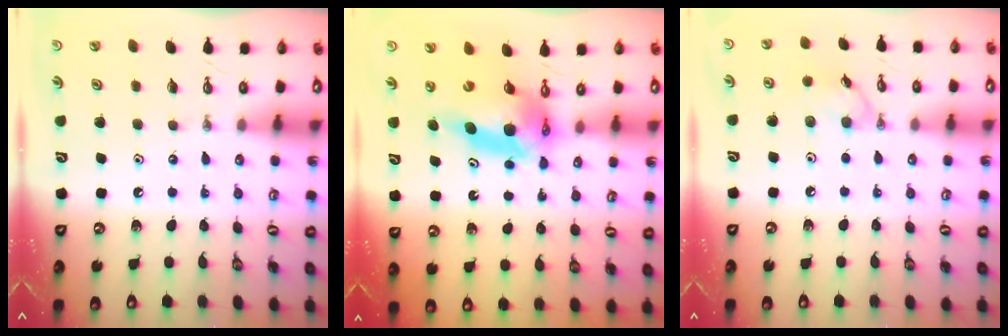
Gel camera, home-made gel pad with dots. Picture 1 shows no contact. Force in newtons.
{"total": 11.0, "press": 11.0, "slide": 1.0}
{"total": 8.2, "press": 8.1, "slide": 0.6}